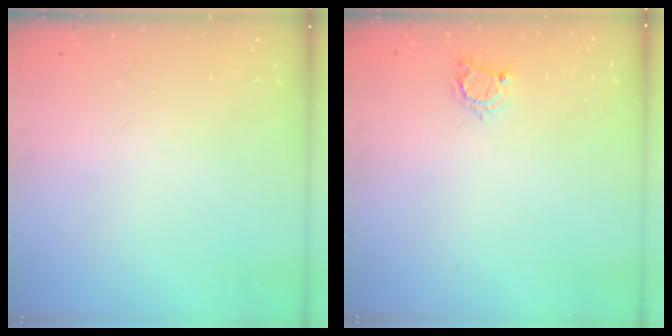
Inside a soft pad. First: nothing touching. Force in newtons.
{"total": 4.2, "press": 4.2, "slide": 0.4}